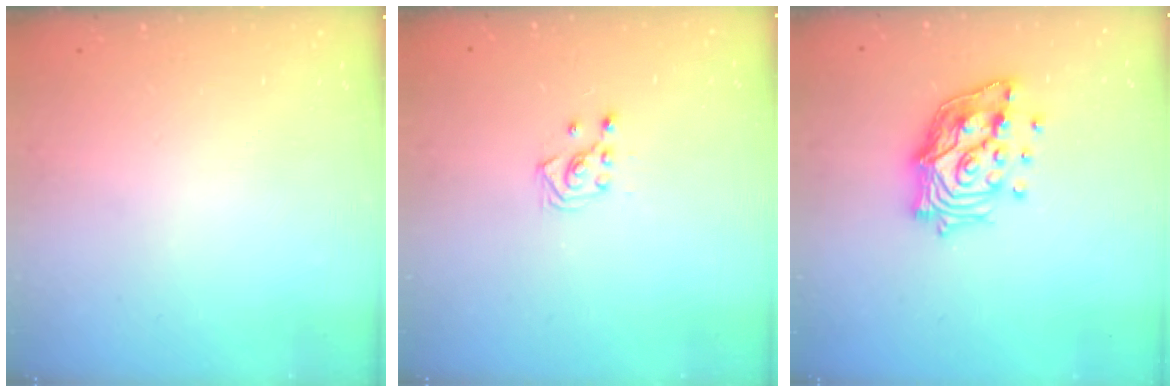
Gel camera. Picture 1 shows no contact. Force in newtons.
{"total": 3.0, "press": 2.8, "slide": 1.0}
{"total": 15.5, "press": 15.4, "slide": 0.9}